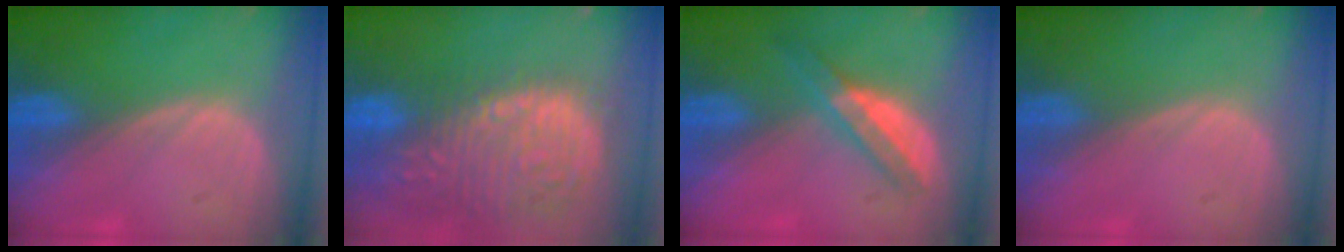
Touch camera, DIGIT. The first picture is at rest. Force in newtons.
{"total": 15.5, "press": 12.6, "slide": 9.0}
{"total": 5.8, "press": 5.2, "slide": 2.6}
{"total": 0.0}